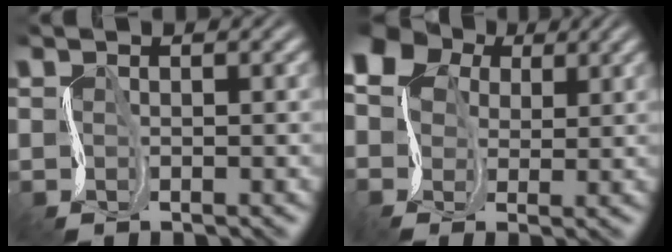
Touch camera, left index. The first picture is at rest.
{"total": 8.1, "force": [2.9, 6.5, 3.8], "torque": [-0.093, 0.032, 0.026]}